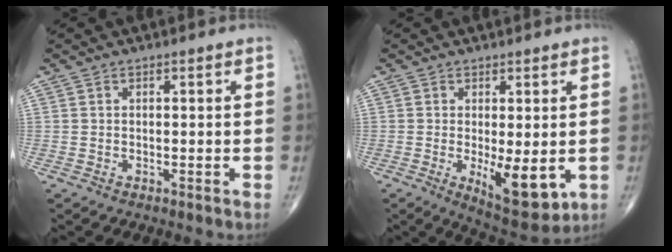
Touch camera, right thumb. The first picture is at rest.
{"total": 9.4, "force": [-1.7, 3.5, 8.6], "torque": [-0.114, -0.026, -0.015]}